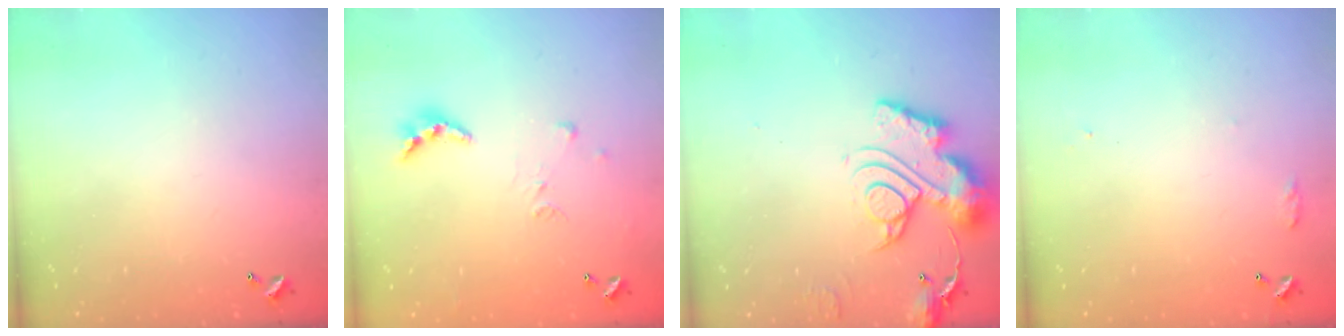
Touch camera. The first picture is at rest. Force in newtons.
{"total": 8.1, "press": 8.1, "slide": 0.7}
{"total": 15.0, "press": 14.9, "slide": 1.6}
{"total": 6.3, "press": 6.3, "slide": 0.8}